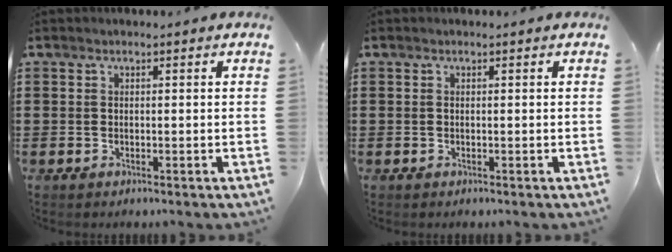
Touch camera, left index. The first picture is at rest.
{"total": 0.0}